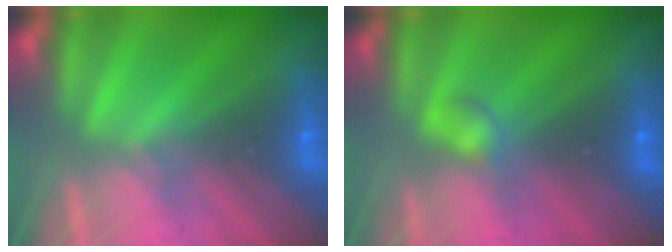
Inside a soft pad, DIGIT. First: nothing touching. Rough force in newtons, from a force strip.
{"total": 2.2}